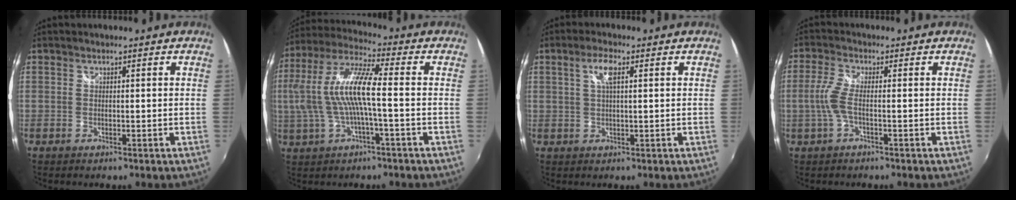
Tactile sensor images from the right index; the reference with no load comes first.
{"total": 12.8, "force": [-0.5, 2.5, 12.5], "torque": [-0.239, 0.007, -0.004]}
{"total": 3.7, "force": [1.2, 1.0, 3.4], "torque": [-0.064, 0.007, 0.022]}
{"total": 4.3, "force": [-1.1, 0.5, 4.1], "torque": [-0.101, -0.002, -0.019]}